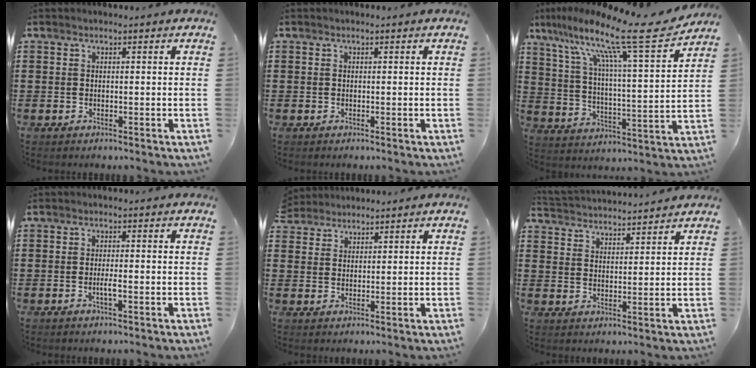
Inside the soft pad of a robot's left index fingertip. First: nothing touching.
{"total": 0.0}
{"total": 14.6, "force": [11.0, 0.9, 9.5], "torque": [-0.196, -0.069, 0.173]}
{"total": 1.9, "force": [-0.6, 0.2, 1.7], "torque": [-0.039, -0.003, -0.014]}
{"total": 2.4, "force": [2.2, 0.7, -0.4], "torque": [-0.001, 0.002, 0.045]}
{"total": 3.4, "force": [3.4, -0.1, -0.4], "torque": [-0.008, -0.019, 0.059]}